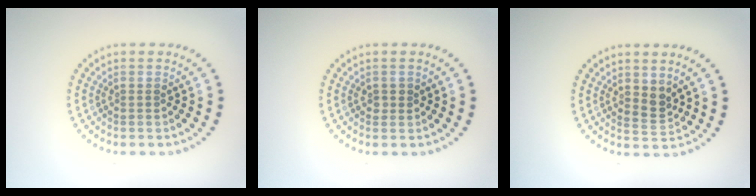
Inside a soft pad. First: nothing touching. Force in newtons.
{"total": 0.8, "press": 0.8, "slide": 0.1}
{"total": 1.7, "press": 1.4, "slide": 0.9}